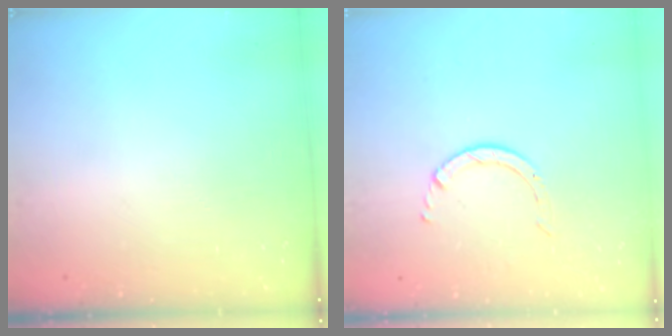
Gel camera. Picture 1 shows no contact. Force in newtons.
{"total": 2.5, "press": 2.4, "slide": 0.3}